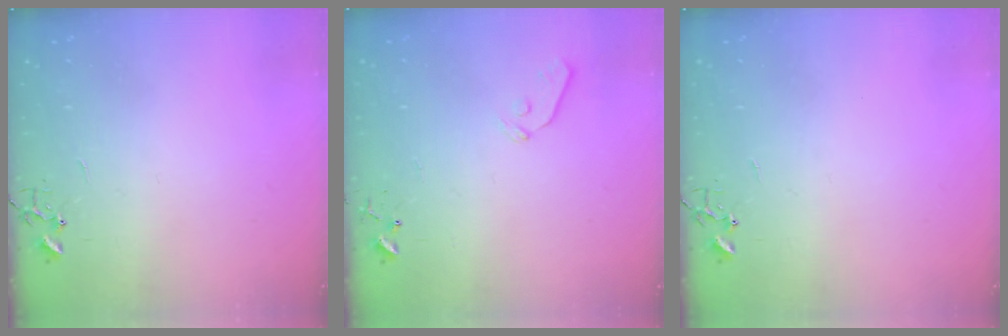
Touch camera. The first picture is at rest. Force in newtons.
{"total": 5.5, "press": 5.5, "slide": 0.5}
{"total": 0.0}